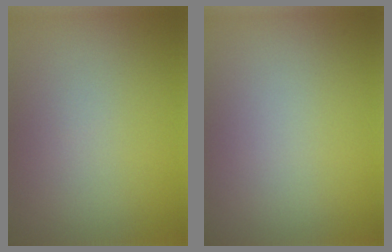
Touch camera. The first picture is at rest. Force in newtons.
{"total": 0.0}